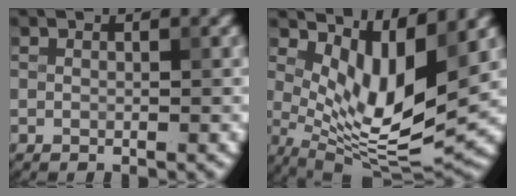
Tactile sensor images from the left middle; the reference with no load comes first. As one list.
[{"total": 8.4, "force": [2.6, 2.9, 7.4], "torque": [-0.135, -0.020, 0.052]}]